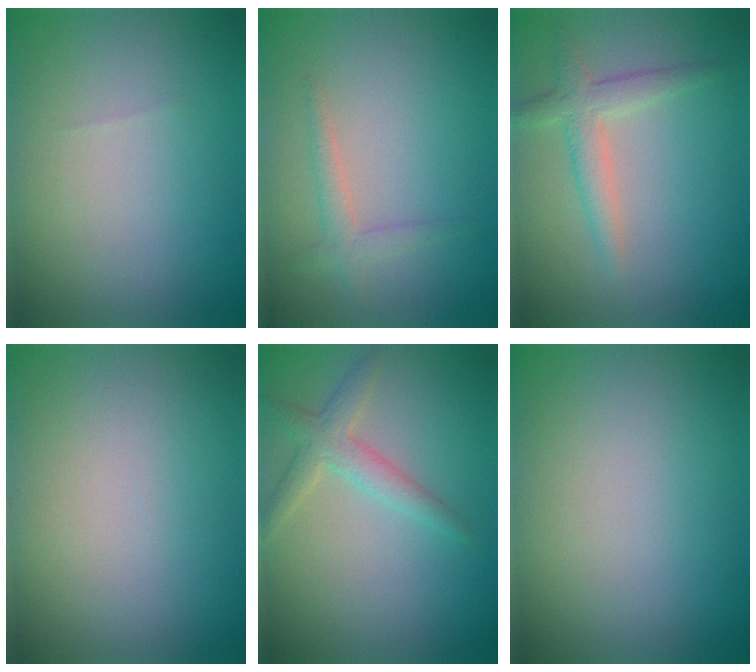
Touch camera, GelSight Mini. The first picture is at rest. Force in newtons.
{"total": 1.6, "press": 1.5, "slide": 0.1}
{"total": 2.7, "press": 2.7, "slide": 0.1}
{"total": 0.0}
{"total": 2.4, "press": 2.4, "slide": 0.1}
{"total": 0.0}